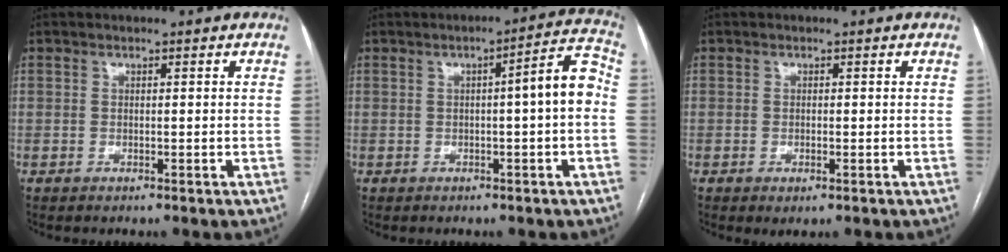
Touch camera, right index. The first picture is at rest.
{"total": 6.4, "force": [-0.3, 0.3, 6.4], "torque": [-0.084, 0.020, -0.007]}
{"total": 1.3, "force": [-0.5, 0.4, 1.1], "torque": [-0.017, -0.004, -0.003]}